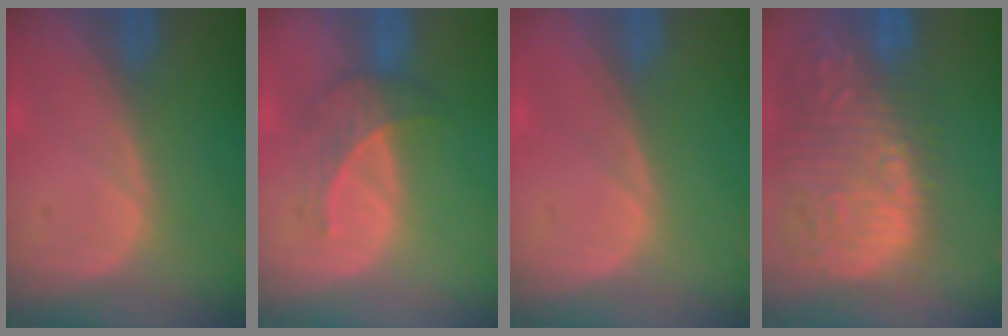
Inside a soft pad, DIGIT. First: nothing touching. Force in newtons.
{"total": 4.0, "press": 4.0, "slide": 0.5}
{"total": 0.0}
{"total": 15.7, "press": 12.9, "slide": 9.0}